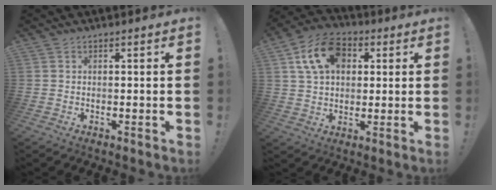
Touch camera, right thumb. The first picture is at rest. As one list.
[{"total": 14.4, "force": [5.0, 10.2, 8.9], "torque": [-0.138, -0.001, 0.099]}]